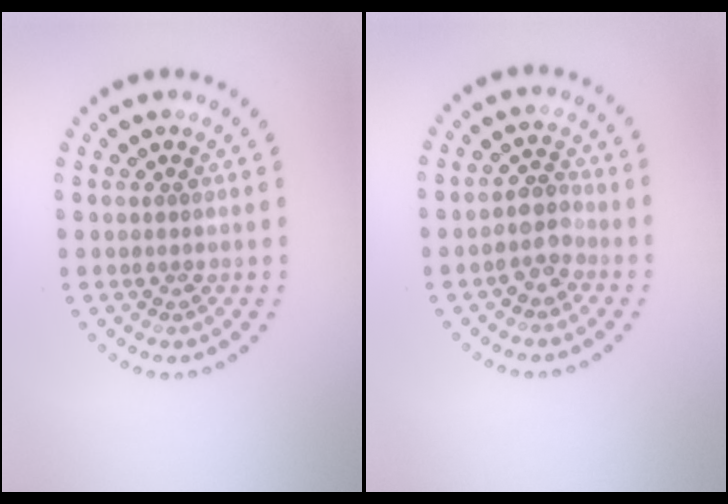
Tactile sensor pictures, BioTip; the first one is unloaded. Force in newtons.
{"total": 2.5, "press": 2.3, "slide": 1.0}